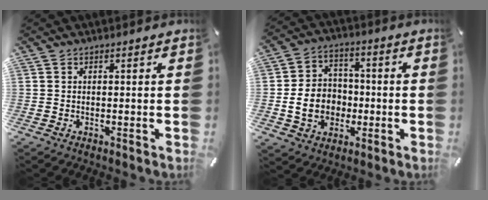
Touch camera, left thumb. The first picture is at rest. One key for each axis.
{"total": 11.0, "fx": -2.0, "fy": 9.3, "fz": 5.5, "tx": -0.121, "ty": 0.022, "tz": -0.034}